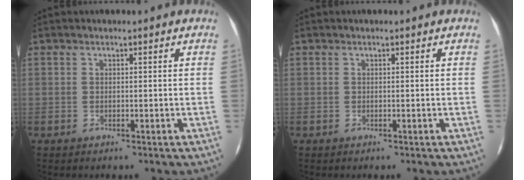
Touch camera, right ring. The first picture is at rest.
{"total": 0.0}